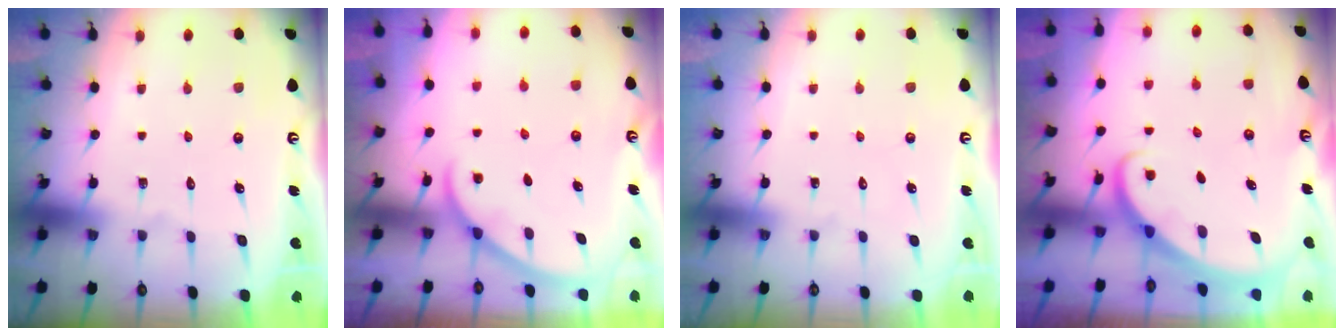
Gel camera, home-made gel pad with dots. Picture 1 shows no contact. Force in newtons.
{"total": 2.5, "press": 2.5, "slide": 0.2}
{"total": 0.0}
{"total": 2.3, "press": 2.3, "slide": 0.1}